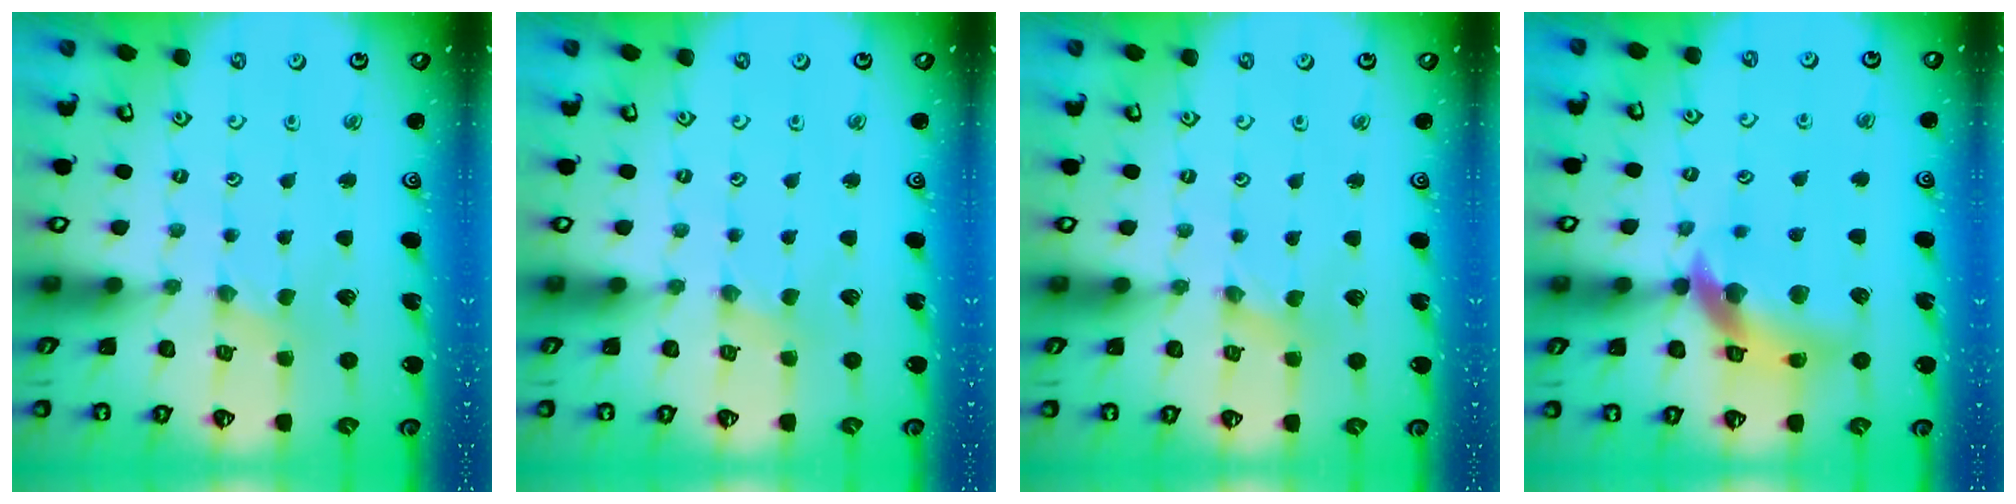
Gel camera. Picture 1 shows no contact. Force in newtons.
{"total": 0.6, "press": 0.6, "slide": 0.2}
{"total": 0.0}
{"total": 13.9, "press": 13.8, "slide": 1.9}